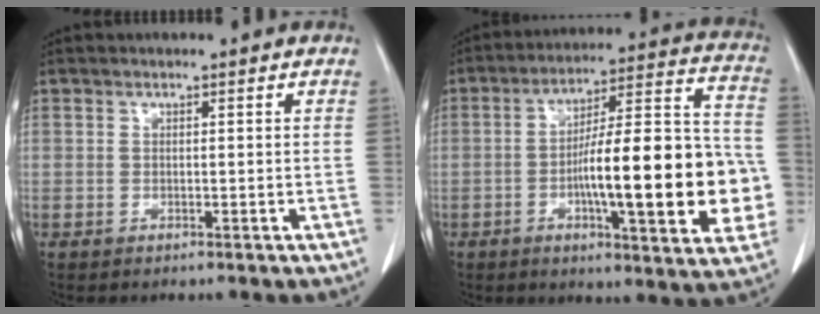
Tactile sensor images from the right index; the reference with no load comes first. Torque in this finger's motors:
{"motor_torque": [2.14, 0.00, 1.05, 0.21]}